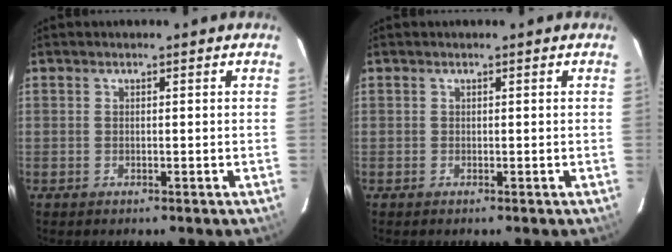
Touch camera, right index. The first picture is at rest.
{"total": 0.0}